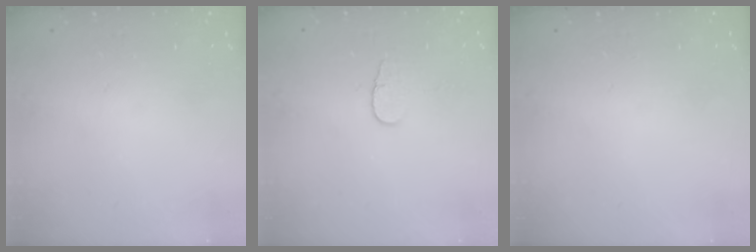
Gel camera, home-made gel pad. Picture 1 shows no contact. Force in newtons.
{"total": 4.8, "press": 4.8, "slide": 0.4}
{"total": 0.0}